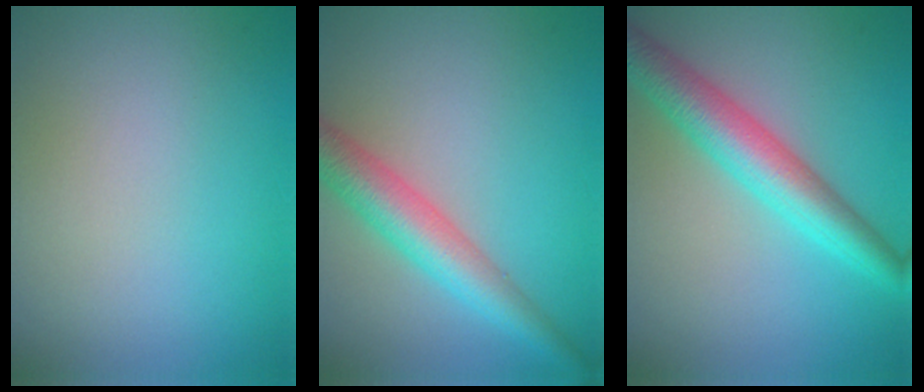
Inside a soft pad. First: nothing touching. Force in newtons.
{"total": 5.0, "press": 5.0, "slide": 0.2}
{"total": 5.7, "press": 5.7, "slide": 0.0}